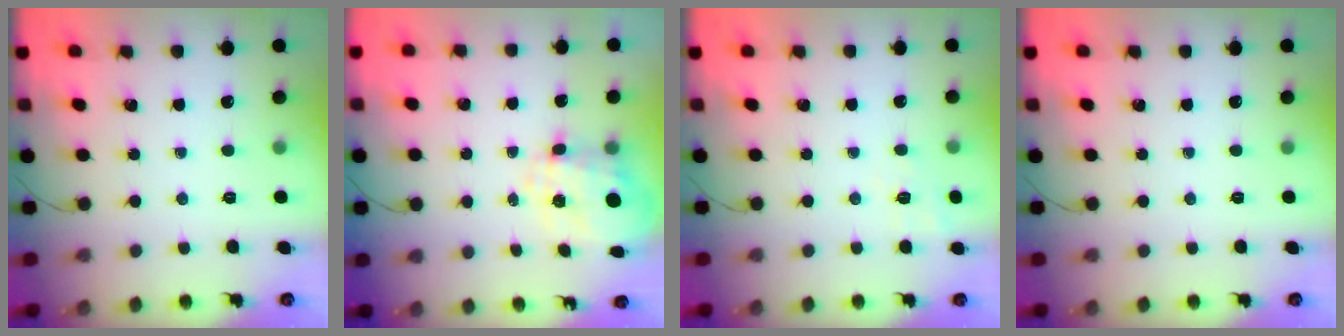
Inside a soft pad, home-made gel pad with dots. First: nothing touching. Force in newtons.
{"total": 9.3, "press": 9.3, "slide": 1.1}
{"total": 8.5, "press": 8.2, "slide": 2.1}
{"total": 0.0}